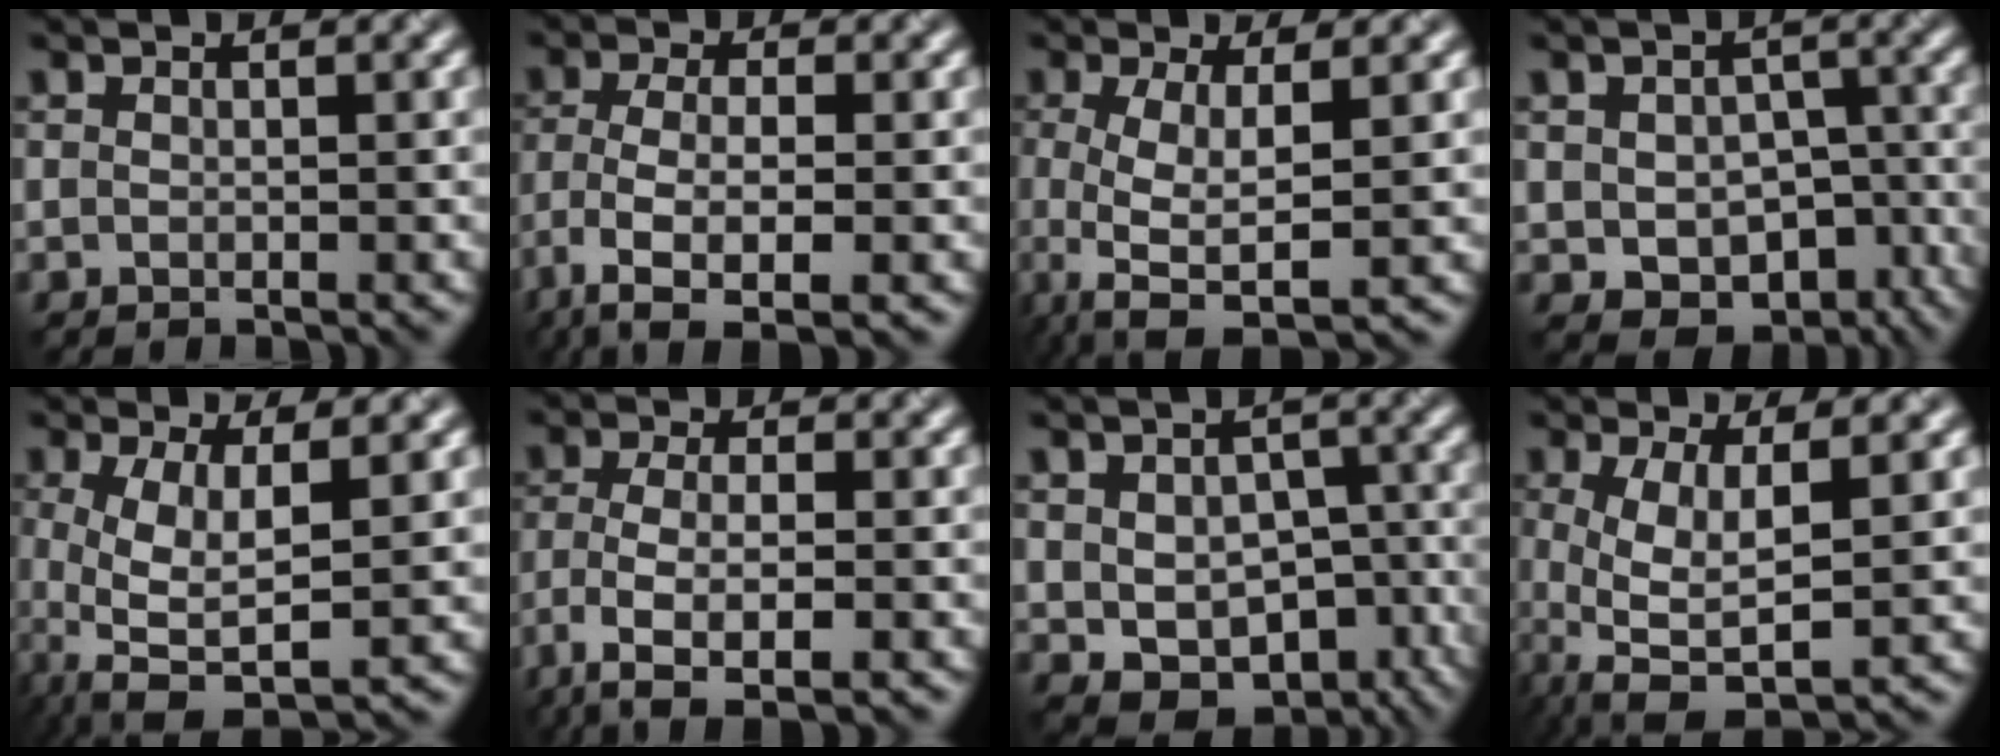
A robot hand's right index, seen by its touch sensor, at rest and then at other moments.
{"total": 5.7, "force": [-3.8, 1.7, 4.0], "torque": [-0.091, -0.001, -0.072]}
{"total": 5.1, "force": [-1.4, 1.4, 4.7], "torque": [-0.097, -0.007, -0.025]}
{"total": 7.5, "force": [-3.3, 5.3, 4.2], "torque": [-0.056, -0.016, -0.026]}
{"total": 6.5, "force": [-1.3, 2.1, 6.0], "torque": [-0.131, -0.007, -0.017]}
{"total": 5.5, "force": [-3.7, 1.5, 3.8], "torque": [-0.087, -0.001, -0.070]}
{"total": 8.2, "force": [-2.8, 5.9, 4.9], "torque": [-0.059, -0.007, -0.017]}
{"total": 5.9, "force": [-1.0, 1.9, 5.5], "torque": [-0.122, -0.006, -0.013]}